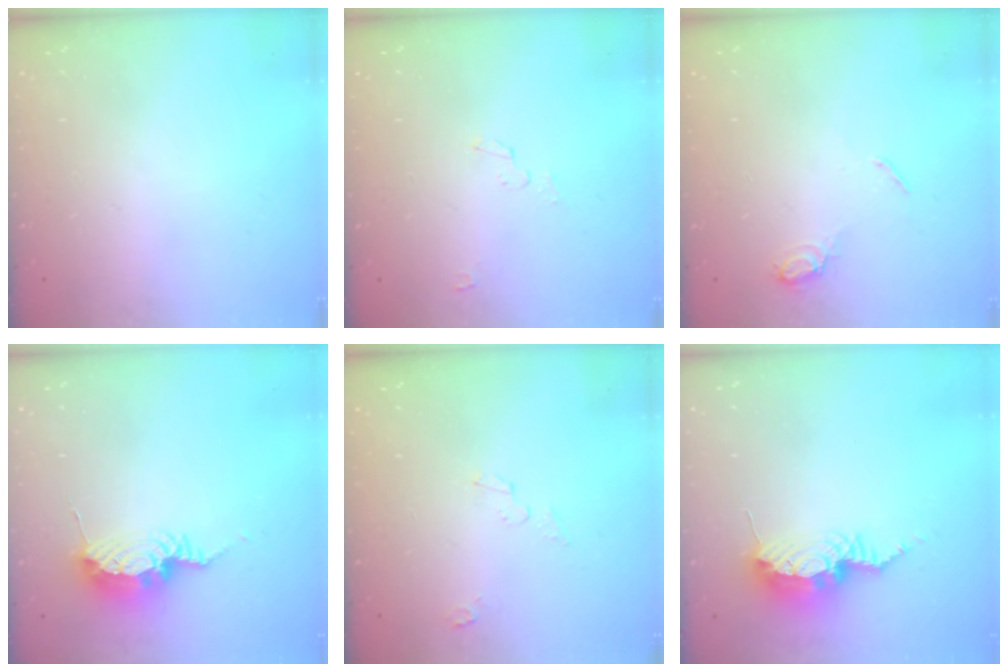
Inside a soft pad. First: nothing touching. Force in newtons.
{"total": 2.5, "press": 2.5, "slide": 0.3}
{"total": 6.0, "press": 6.0, "slide": 0.7}
{"total": 9.3, "press": 9.2, "slide": 1.0}
{"total": 3.4, "press": 3.4, "slide": 0.3}
{"total": 10.3, "press": 10.2, "slide": 1.0}